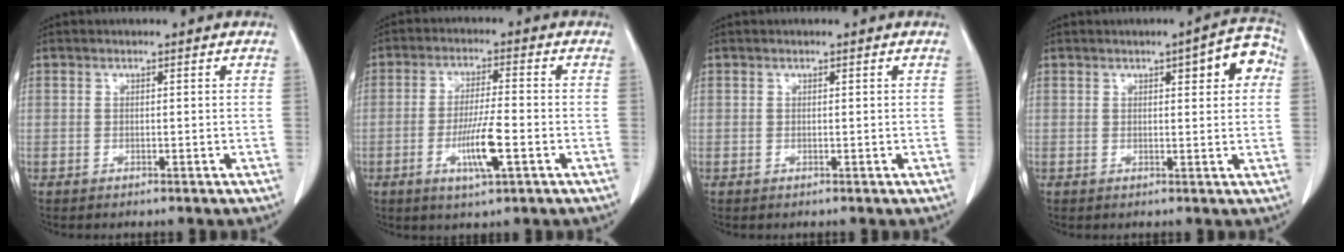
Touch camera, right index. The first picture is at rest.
{"total": 7.4, "force": [-2.6, 0.4, 6.9], "torque": [-0.129, -0.010, -0.046]}
{"total": 0.0}
{"total": 6.0, "force": [1.9, 1.5, 5.5], "torque": [-0.060, 0.018, 0.016]}